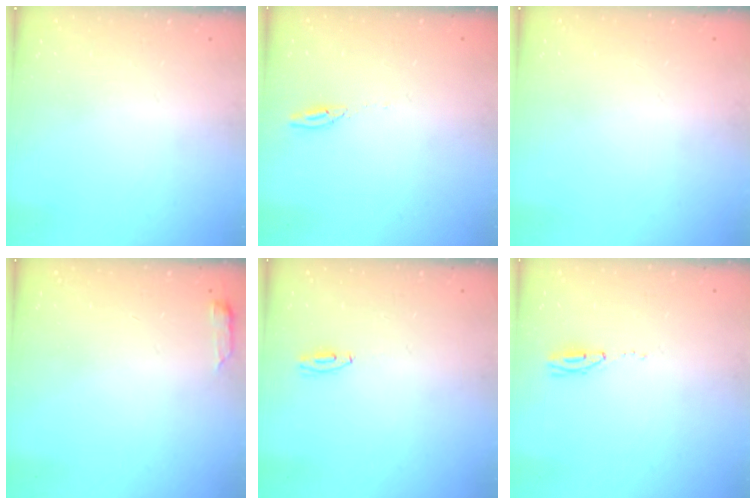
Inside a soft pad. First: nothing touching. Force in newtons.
{"total": 2.7, "press": 2.7, "slide": 0.2}
{"total": 13.0, "press": 3.6, "slide": 12.5}
{"total": 2.9, "press": 2.8, "slide": 0.6}
{"total": 3.1, "press": 2.8, "slide": 1.3}
{"total": 4.2, "press": 2.6, "slide": 3.3}